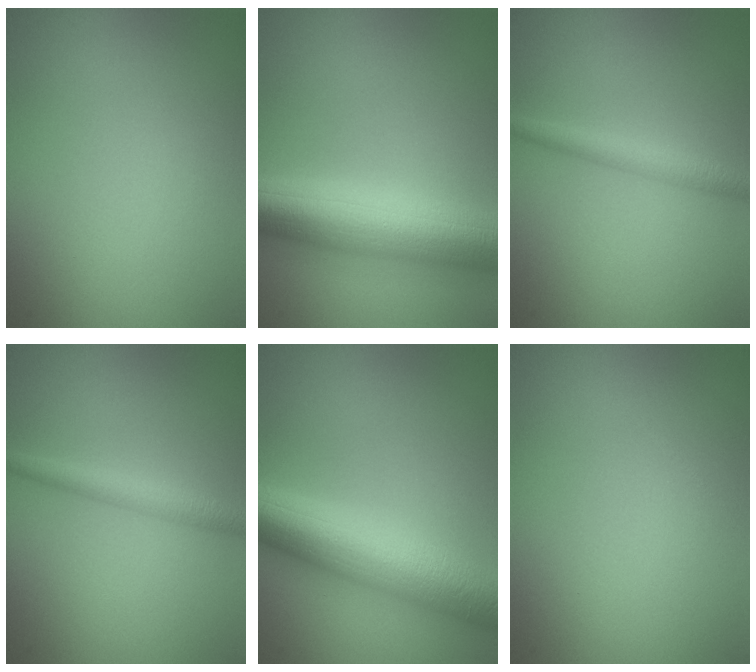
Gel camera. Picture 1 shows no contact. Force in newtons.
{"total": 10.0, "press": 10.0, "slide": 0.2}
{"total": 2.2, "press": 2.2, "slide": 0.1}
{"total": 2.2, "press": 2.2, "slide": 0.1}
{"total": 10.0, "press": 10.0, "slide": 0.2}
{"total": 0.0}